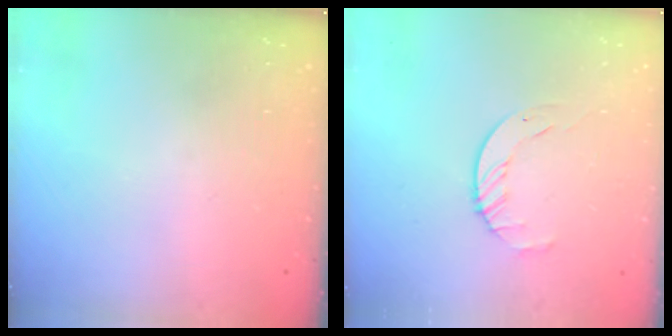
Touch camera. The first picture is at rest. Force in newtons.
{"total": 3.4, "press": 3.4, "slide": 0.4}